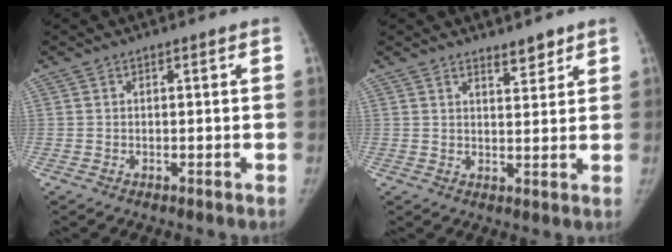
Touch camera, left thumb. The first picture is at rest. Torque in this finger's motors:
{"motor_torque": [-0.19, -0.10, -0.11, 0.15, 0.00]}